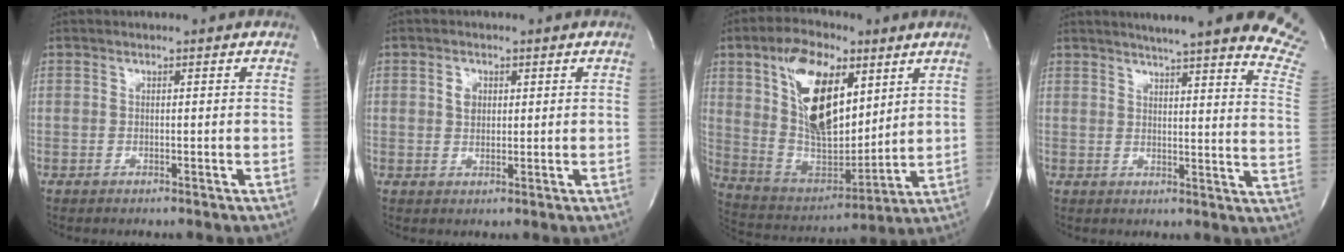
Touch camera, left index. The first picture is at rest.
{"total": 2.4, "force": [0.6, 1.9, 1.4], "torque": [-0.027, 0.000, 0.010]}
{"total": 18.3, "force": [7.0, 8.6, 14.5], "torque": [-0.285, 0.012, 0.130]}
{"total": 23.6, "force": [21.2, 0.1, 10.5], "torque": [-0.135, -0.099, 0.232]}